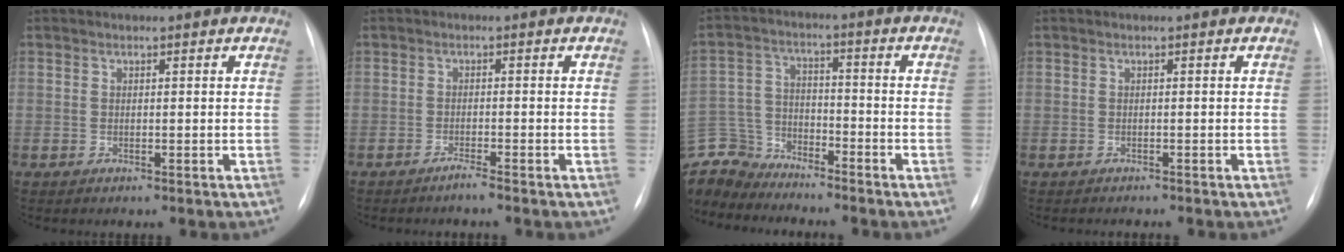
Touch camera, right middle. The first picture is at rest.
{"total": 1.5, "force": [-1.2, -0.4, 0.7], "torque": [-0.013, -0.003, -0.023]}
{"total": 10.5, "force": [-10.1, 3.0, 0.3], "torque": [-0.016, 0.014, -0.198]}
{"total": 3.0, "force": [-2.7, 0.4, 1.3], "torque": [-0.015, -0.004, -0.030]}